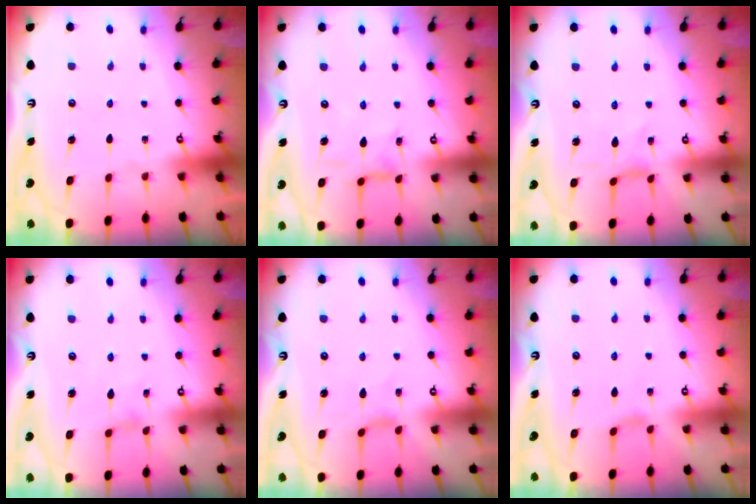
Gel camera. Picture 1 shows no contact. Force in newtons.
{"total": 2.4, "press": 2.3, "slide": 0.3}
{"total": 0.0}
{"total": 0.7, "press": 0.7, "slide": 0.3}
{"total": 0.0}
{"total": 1.1, "press": 1.1, "slide": 0.4}